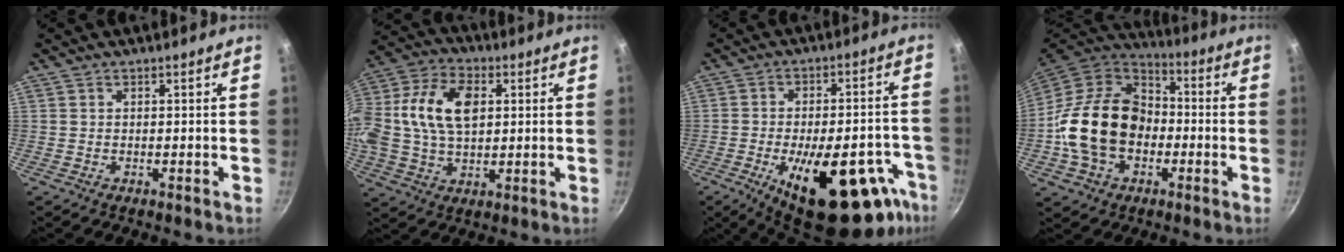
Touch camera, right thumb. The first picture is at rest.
{"total": 17.4, "force": [2.8, 11.1, 13.1], "torque": [-0.249, 0.023, 0.038]}
{"total": 25.3, "force": [-11.9, 10.6, 19.7], "torque": [-0.219, 0.033, -0.158]}
{"total": 21.0, "force": [-3.2, 15.4, 13.9], "torque": [-0.226, 0.042, -0.067]}